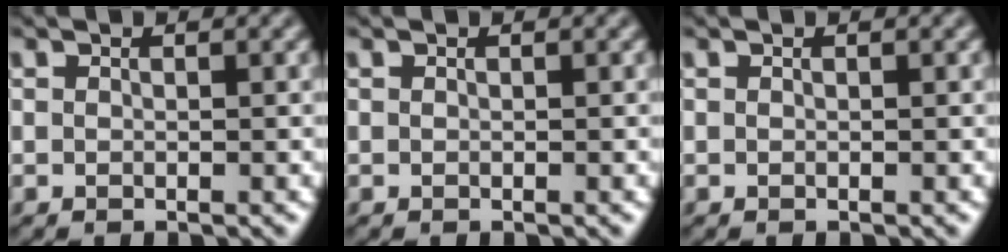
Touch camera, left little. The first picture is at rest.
{"total": 0.0}
{"total": 0.0}